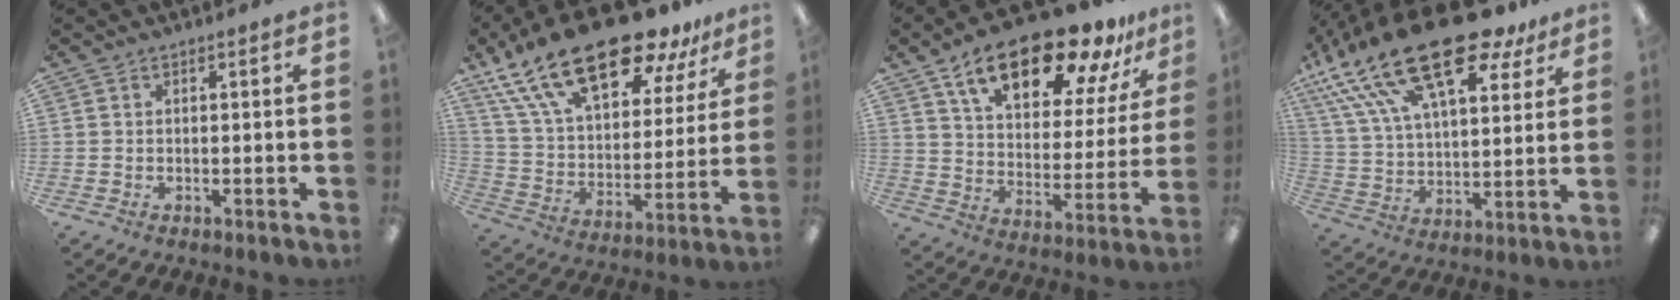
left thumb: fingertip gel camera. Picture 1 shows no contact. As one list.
[{"total": 26.5, "force": [18.3, 10.6, 16.0], "torque": [-0.296, -0.111, 0.313]}, {"total": 22.0, "force": [15.2, 8.9, 13.1], "torque": [-0.204, -0.087, 0.256]}, {"total": 26.5, "force": [16.8, 10.5, 17.6], "torque": [-0.329, -0.092, 0.287]}]